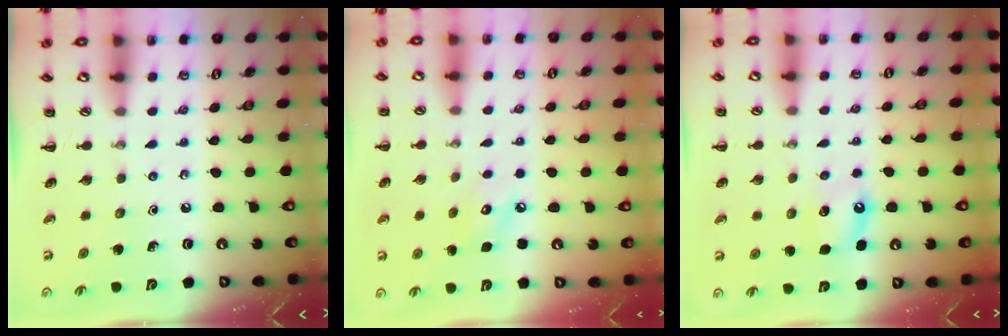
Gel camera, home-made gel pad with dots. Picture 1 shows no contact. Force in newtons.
{"total": 5.6, "press": 5.6, "slide": 0.5}
{"total": 4.5, "press": 4.3, "slide": 1.5}